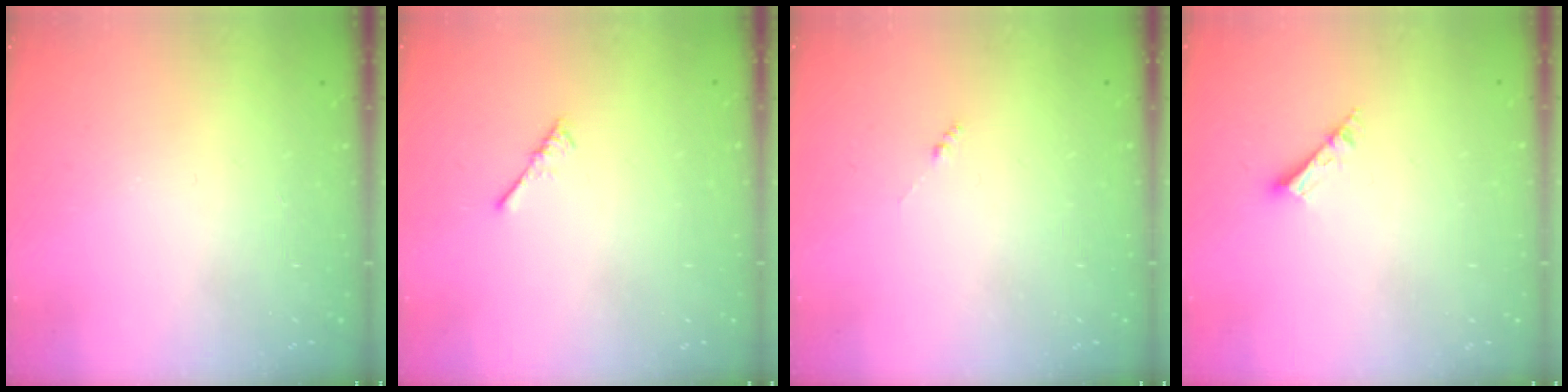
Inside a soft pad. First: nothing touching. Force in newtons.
{"total": 0.0}
{"total": 0.0}
{"total": 3.8, "press": 3.8, "slide": 0.2}